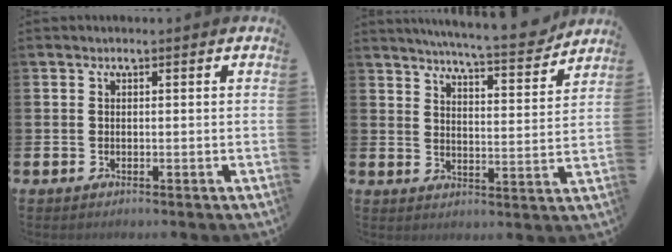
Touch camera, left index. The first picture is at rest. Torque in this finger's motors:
{"motor_torque": [0.45, -1.14, 0.81, 0.21]}